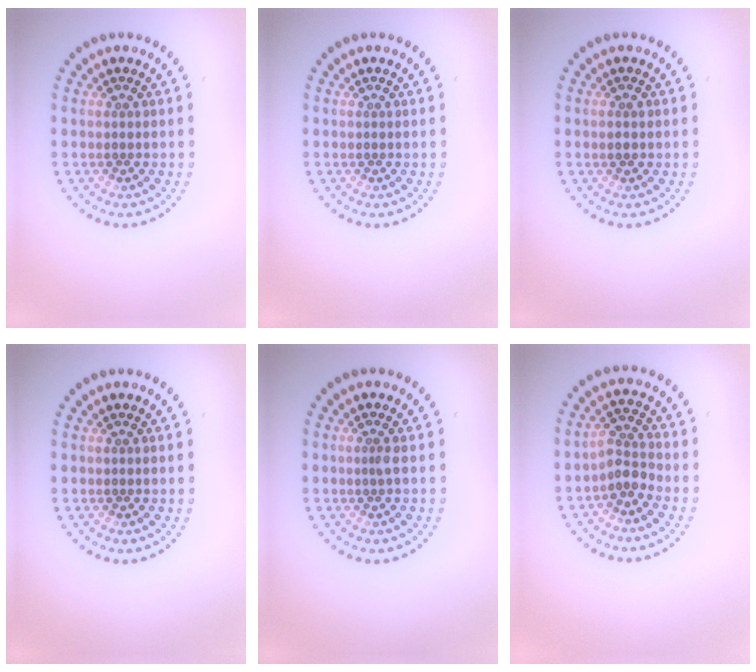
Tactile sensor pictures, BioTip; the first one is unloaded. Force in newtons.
{"total": 0.0}
{"total": 1.3, "press": 1.3, "slide": 0.1}
{"total": 0.0}
{"total": 0.7, "press": 0.5, "slide": 0.5}
{"total": 2.2, "press": 1.8, "slide": 1.3}